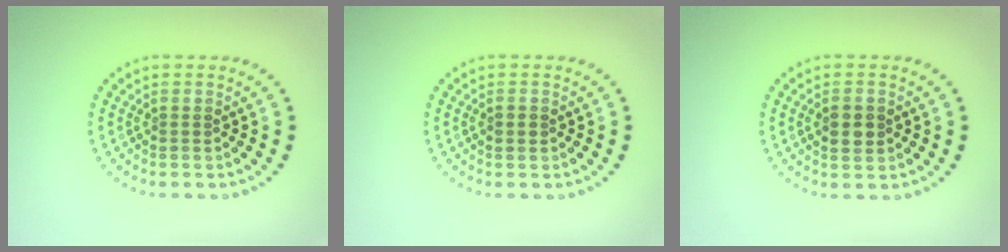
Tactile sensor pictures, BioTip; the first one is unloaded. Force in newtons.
{"total": 1.2, "press": 1.2, "slide": 0.0}
{"total": 2.3, "press": 2.3, "slide": 0.1}